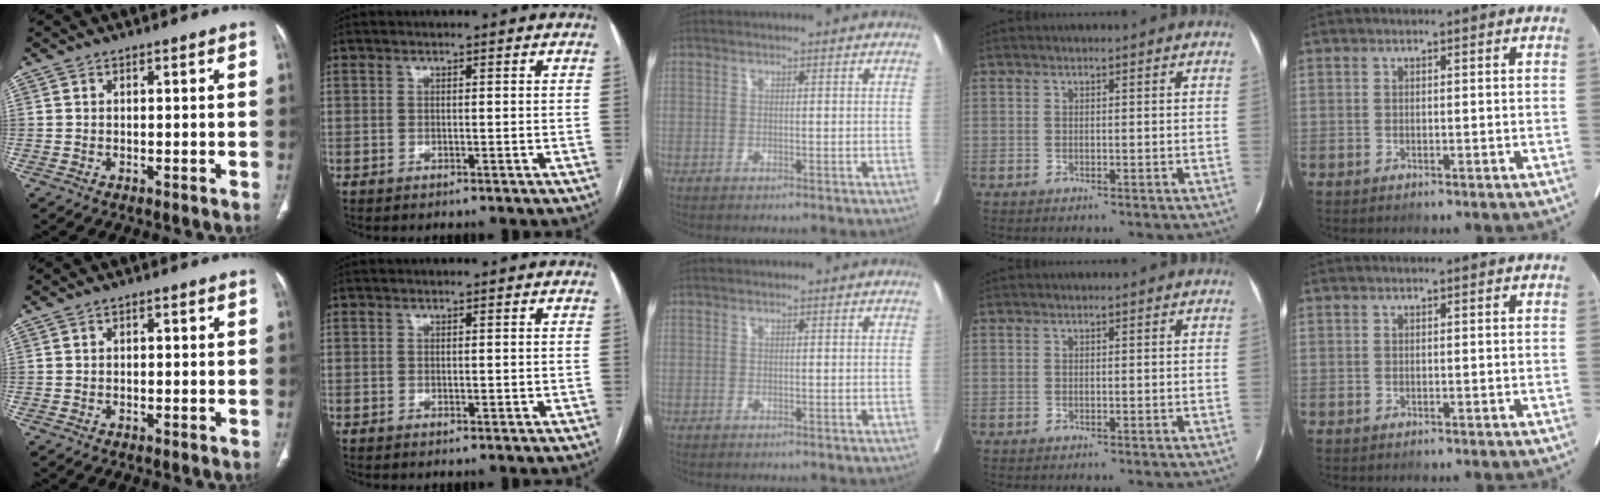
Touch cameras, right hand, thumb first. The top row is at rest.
{"thumb": {"total": 1.0, "force": [0.1, 0.6, 0.8], "torque": [-0.011, 0.003, 0.000]}, "index": {"total": 1.0, "force": [-0.1, 0.5, 0.8], "torque": [-0.013, 0.001, 0.003]}}